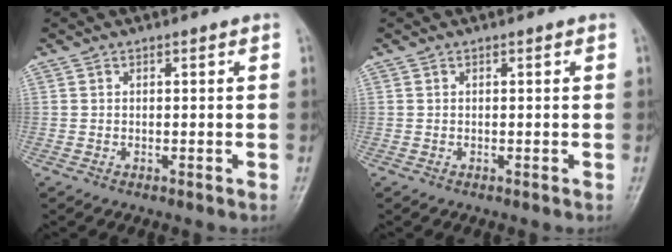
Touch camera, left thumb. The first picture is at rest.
{"total": 0.0}